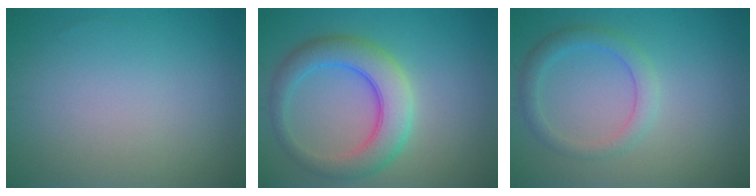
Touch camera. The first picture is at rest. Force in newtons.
{"total": 5.9, "press": 5.9, "slide": 0.3}
{"total": 2.7, "press": 2.6, "slide": 0.2}